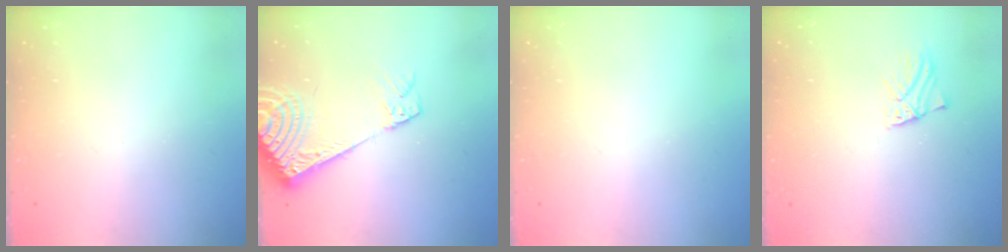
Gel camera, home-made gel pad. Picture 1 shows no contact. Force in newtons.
{"total": 13.1, "press": 12.9, "slide": 2.4}
{"total": 0.0}
{"total": 1.6, "press": 1.6, "slide": 0.1}